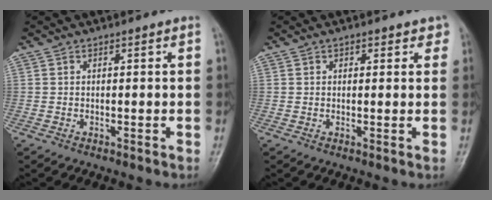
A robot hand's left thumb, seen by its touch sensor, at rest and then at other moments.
{"total": 2.6, "force": [1.5, 1.6, 1.3], "torque": [0.008, -0.004, 0.017]}